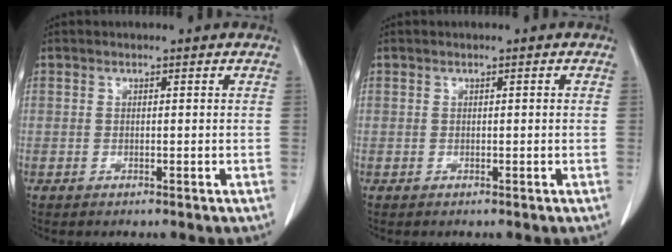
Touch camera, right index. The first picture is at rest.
{"total": 0.0}